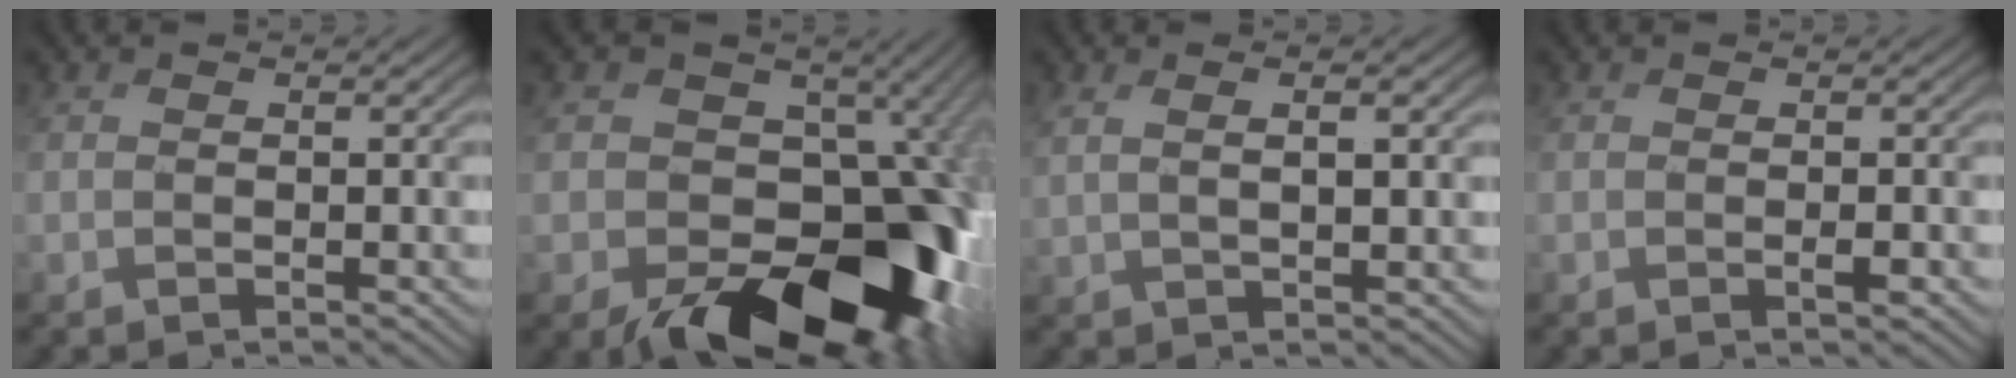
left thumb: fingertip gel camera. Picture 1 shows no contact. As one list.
[{"total": 18.9, "force": [-5.5, 13.2, 12.3], "torque": [-0.141, -0.044, -0.065]}, {"total": 3.7, "force": [1.6, 1.1, 3.2], "torque": [-0.055, -0.002, 0.024]}, {"total": 0.8, "force": [-0.2, 0.1, 0.8], "torque": [-0.014, -0.001, -0.003]}]